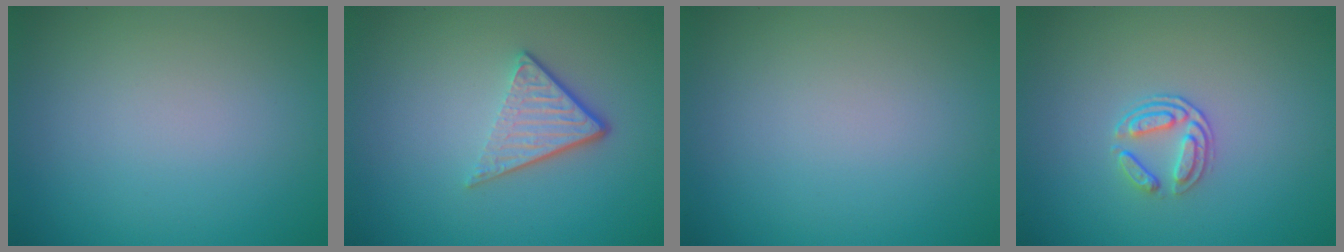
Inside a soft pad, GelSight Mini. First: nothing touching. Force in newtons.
{"total": 3.9, "press": 2.6, "slide": 2.9}
{"total": 0.0}
{"total": 2.0, "press": 1.4, "slide": 1.4}